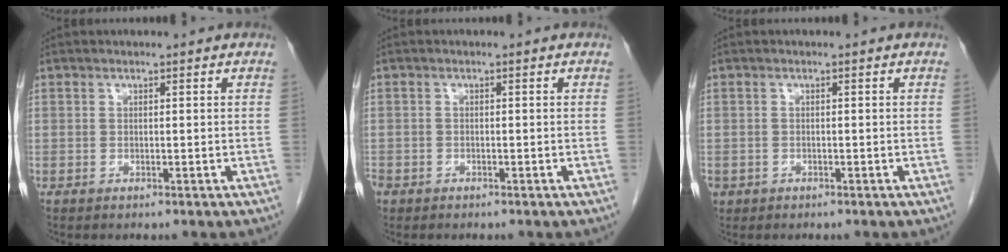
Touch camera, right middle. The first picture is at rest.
{"total": 2.6, "force": [-1.7, 1.7, 0.8], "torque": [-0.025, -0.002, -0.032]}
{"total": 1.4, "force": [-0.8, 1.2, 0.4], "torque": [-0.013, 0.001, -0.009]}